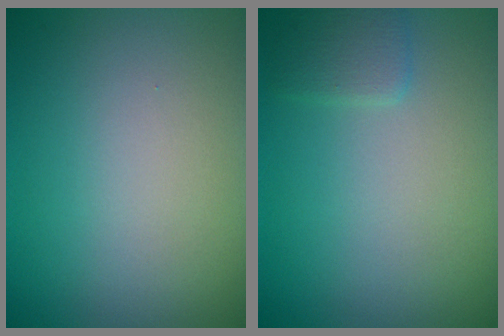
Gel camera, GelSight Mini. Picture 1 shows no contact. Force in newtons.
{"total": 1.4, "press": 1.4, "slide": 0.1}